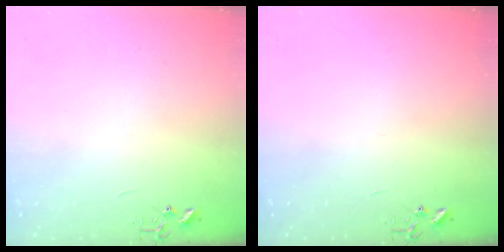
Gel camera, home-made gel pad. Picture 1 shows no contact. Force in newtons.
{"total": 0.0}